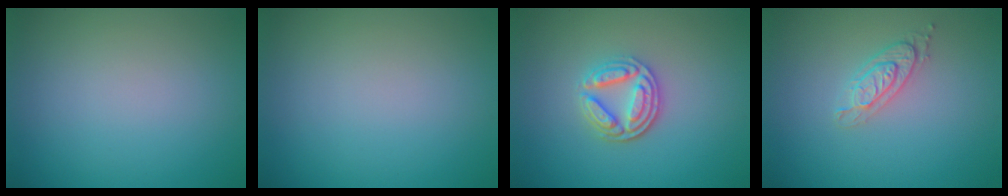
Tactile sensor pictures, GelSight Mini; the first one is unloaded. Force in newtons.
{"total": 0.0}
{"total": 3.7, "press": 3.2, "slide": 1.8}
{"total": 2.1, "press": 2.1, "slide": 0.4}